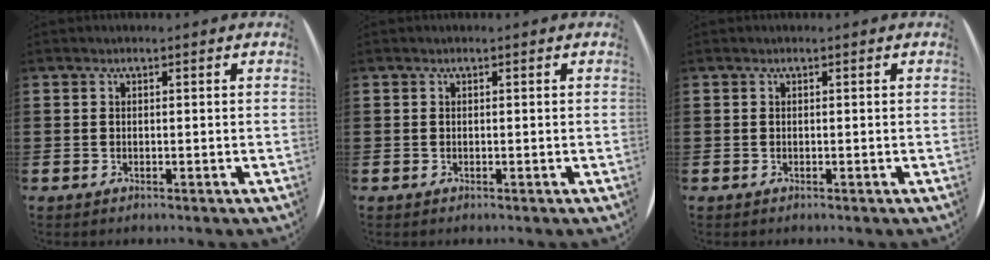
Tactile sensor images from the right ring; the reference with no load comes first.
{"total": 0.0}
{"total": 0.0}